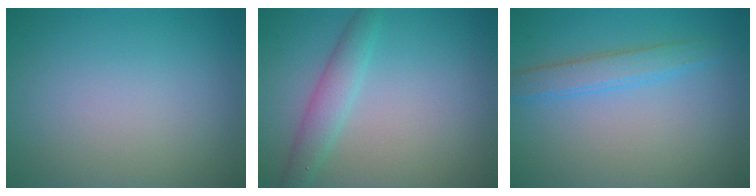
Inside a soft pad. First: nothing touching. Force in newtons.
{"total": 2.5, "press": 2.5, "slide": 0.0}
{"total": 2.5, "press": 2.5, "slide": 0.1}